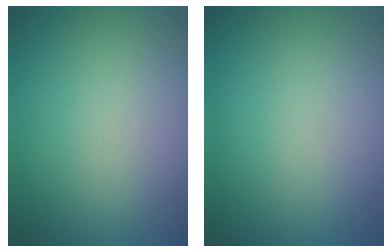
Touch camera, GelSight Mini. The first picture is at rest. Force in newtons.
{"total": 0.0}